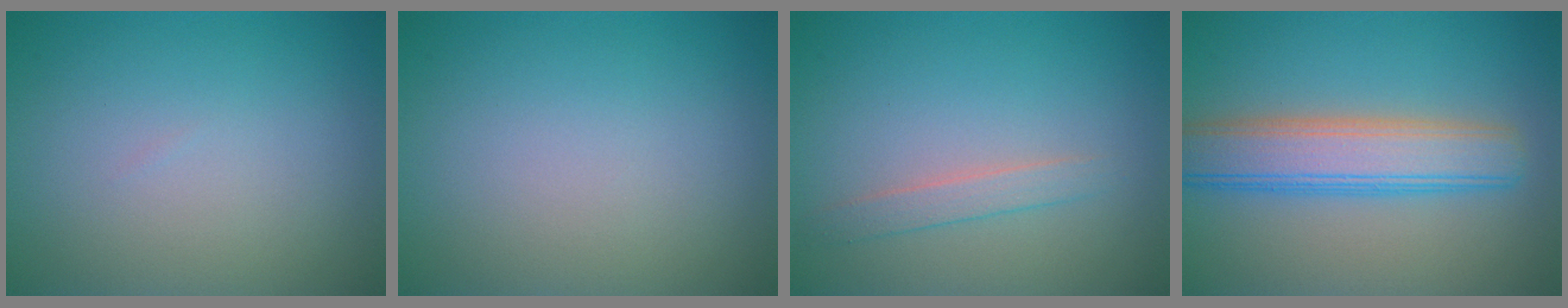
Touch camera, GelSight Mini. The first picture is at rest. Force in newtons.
{"total": 0.0}
{"total": 1.5, "press": 1.5, "slide": 0.0}
{"total": 6.1, "press": 6.1, "slide": 0.2}